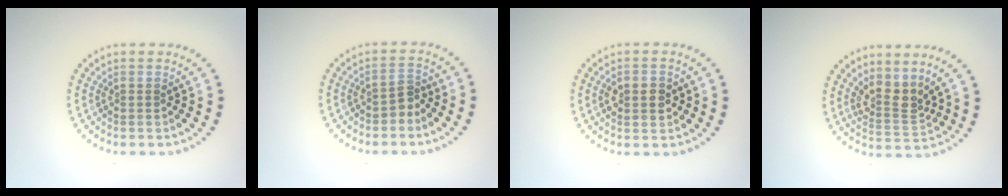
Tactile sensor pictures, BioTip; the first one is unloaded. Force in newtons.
{"total": 1.5, "press": 1.2, "slide": 0.9}
{"total": 3.0, "press": 3.0, "slide": 0.2}
{"total": 2.9, "press": 2.0, "slide": 2.0}